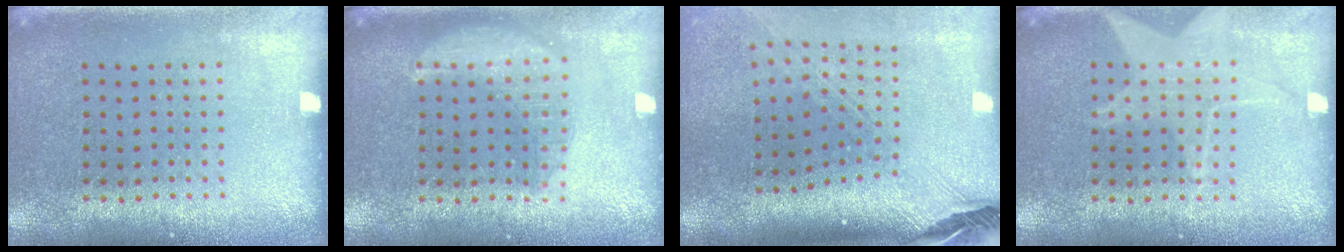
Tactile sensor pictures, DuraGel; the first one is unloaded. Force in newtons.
{"total": 1.6, "press": 1.6, "slide": 0.2}
{"total": 3.0, "press": 2.1, "slide": 2.0}
{"total": 2.3, "press": 2.3, "slide": 0.3}